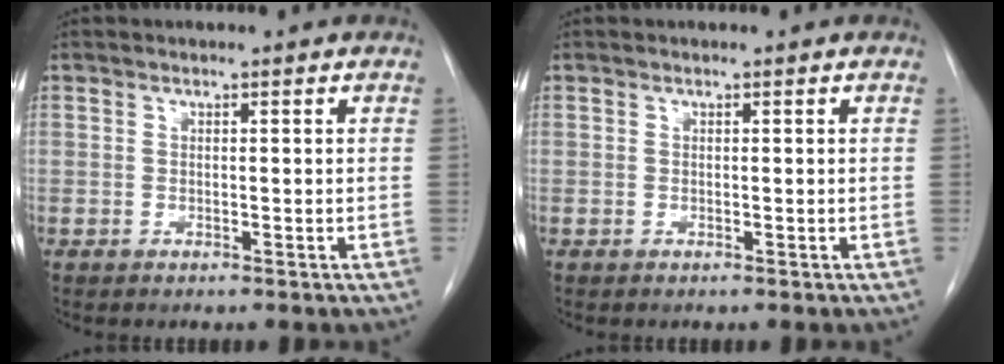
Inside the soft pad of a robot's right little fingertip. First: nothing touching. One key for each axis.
{"total": 0.0}